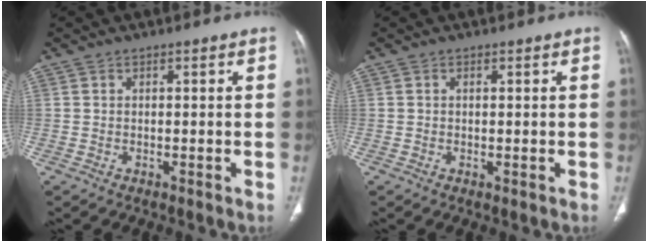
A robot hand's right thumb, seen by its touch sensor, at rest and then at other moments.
{"total": 0.6, "force": [0.1, 0.2, 0.6], "torque": [-0.016, -0.003, 0.003]}